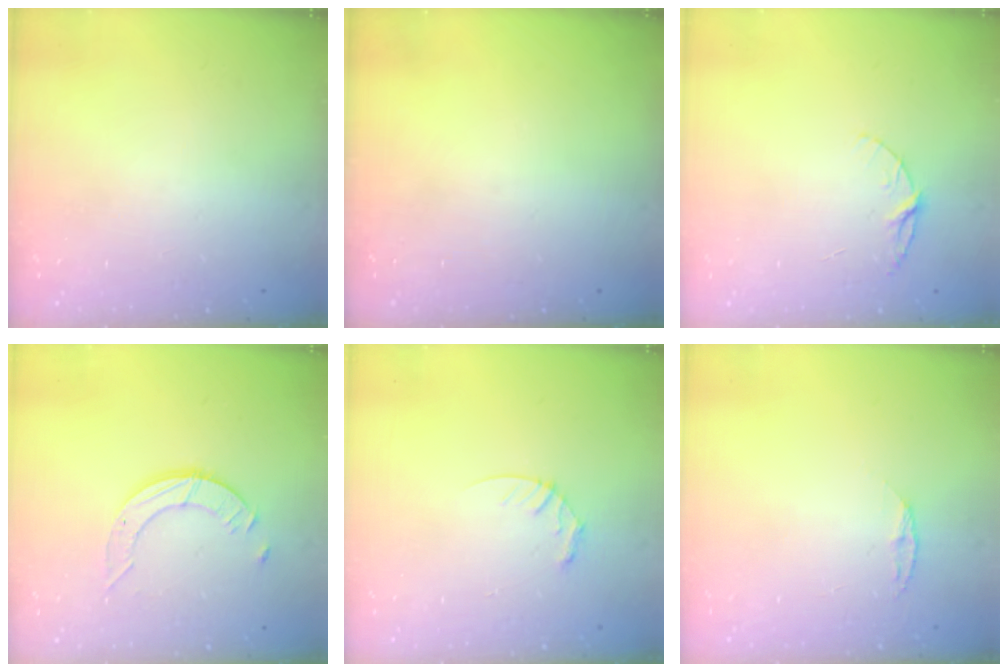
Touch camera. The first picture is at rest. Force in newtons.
{"total": 0.0}
{"total": 6.0, "press": 6.0, "slide": 0.6}
{"total": 3.6, "press": 3.5, "slide": 0.3}
{"total": 4.7, "press": 4.7, "slide": 0.4}
{"total": 4.1, "press": 4.1, "slide": 0.5}